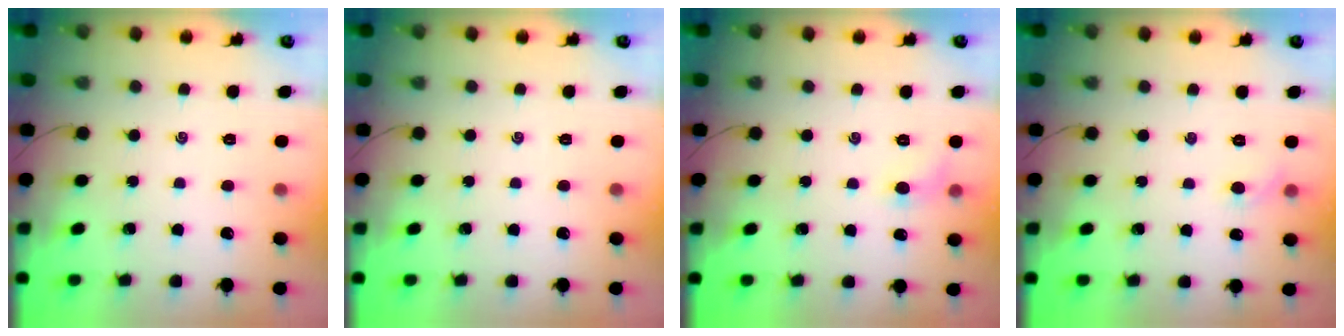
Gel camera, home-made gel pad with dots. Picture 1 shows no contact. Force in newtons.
{"total": 0.0}
{"total": 5.5, "press": 5.2, "slide": 1.7}
{"total": 3.6, "press": 3.4, "slide": 1.3}